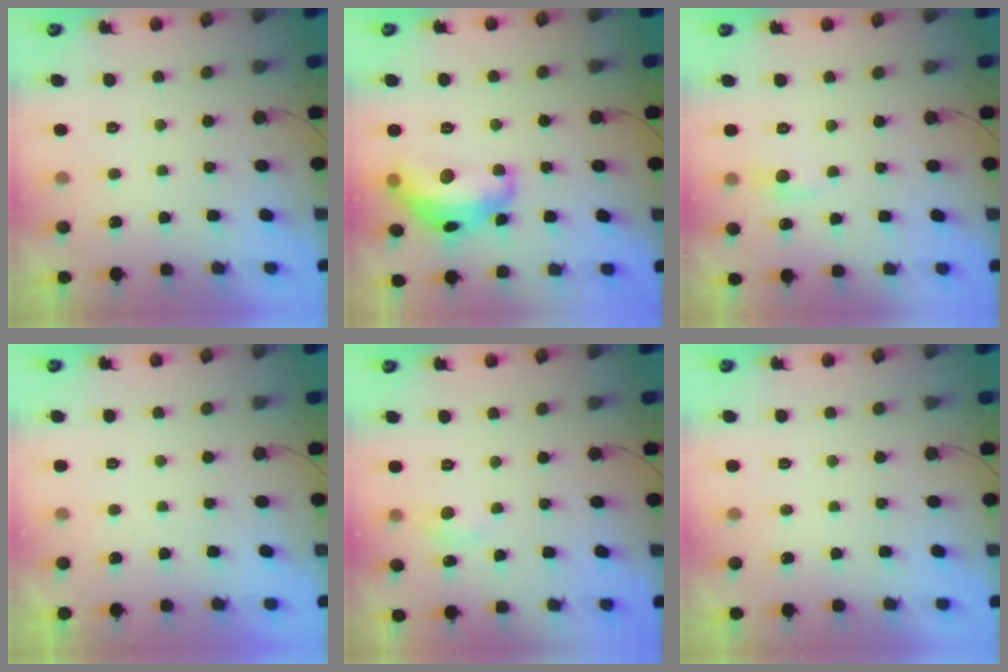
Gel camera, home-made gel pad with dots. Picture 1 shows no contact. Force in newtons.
{"total": 16.1, "press": 16.1, "slide": 0.9}
{"total": 6.9, "press": 6.9, "slide": 0.8}
{"total": 0.0}
{"total": 5.4, "press": 5.3, "slide": 0.7}
{"total": 0.0}